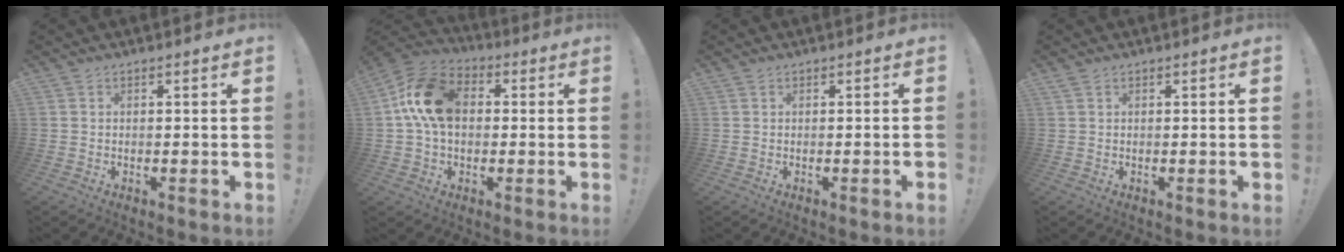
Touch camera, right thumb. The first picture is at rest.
{"total": 15.5, "force": [2.3, 10.8, 10.9], "torque": [-0.186, 0.014, 0.043]}
{"total": 1.1, "force": [-0.5, -0.2, 1.0], "torque": [-0.017, 0.001, -0.009]}
{"total": 1.1, "force": [0.0, -0.2, 1.1], "torque": [-0.020, -0.001, -0.001]}